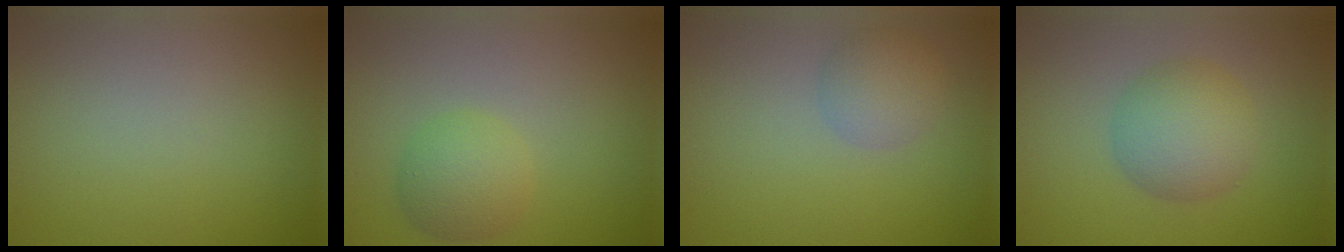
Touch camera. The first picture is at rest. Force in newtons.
{"total": 3.2, "press": 3.2, "slide": 0.0}
{"total": 2.5, "press": 2.5, "slide": 0.1}
{"total": 4.6, "press": 4.6, "slide": 0.1}